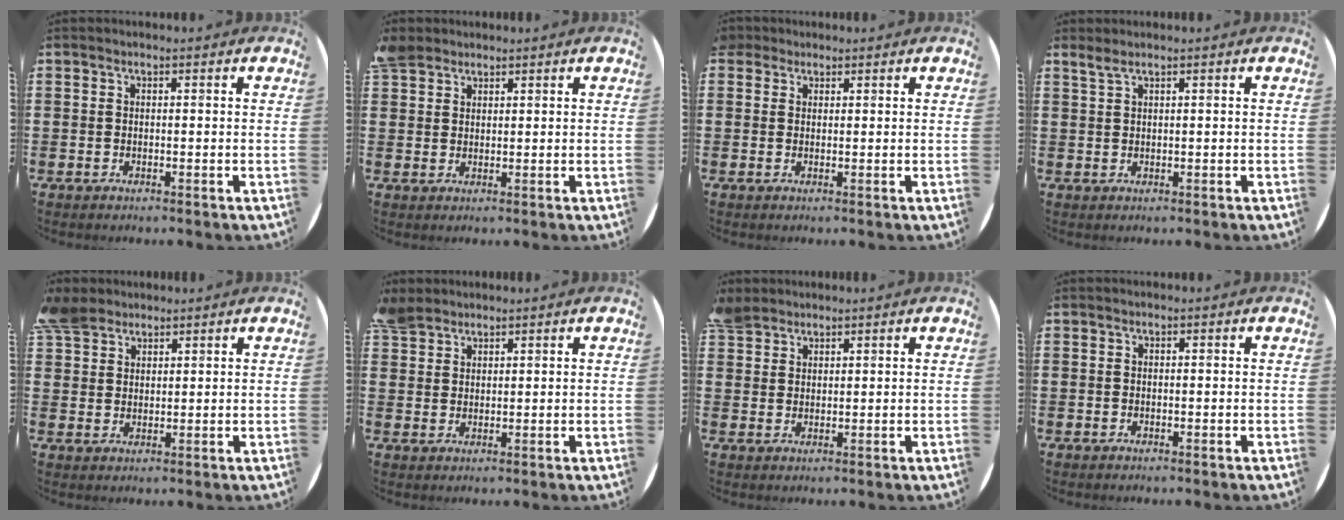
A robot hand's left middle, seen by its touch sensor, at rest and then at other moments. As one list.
[{"total": 2.7, "force": [2.3, 1.3, 0.3], "torque": [-0.012, 0.005, 0.047]}, {"total": 1.2, "force": [1.0, 0.6, 0.0], "torque": [-0.002, 0.004, 0.019]}, {"total": 1.2, "force": [0.9, 0.0, 0.8], "torque": [-0.017, 0.001, 0.016]}, {"total": 4.5, "force": [3.8, 2.3, 0.7], "torque": [-0.028, -0.001, 0.076]}, {"total": 3.2, "force": [2.9, 1.3, 0.3], "torque": [-0.014, -0.001, 0.058]}, {"total": 2.9, "force": [2.7, 1.2, 0.1], "torque": [-0.010, 0.000, 0.054]}, {"total": 0.0}]